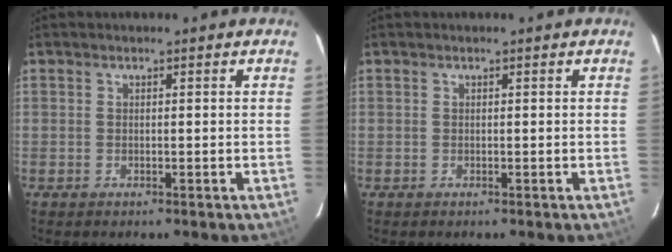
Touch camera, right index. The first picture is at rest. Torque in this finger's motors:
{"motor_torque": [0.00, 0.00, 0.00, 0.00]}